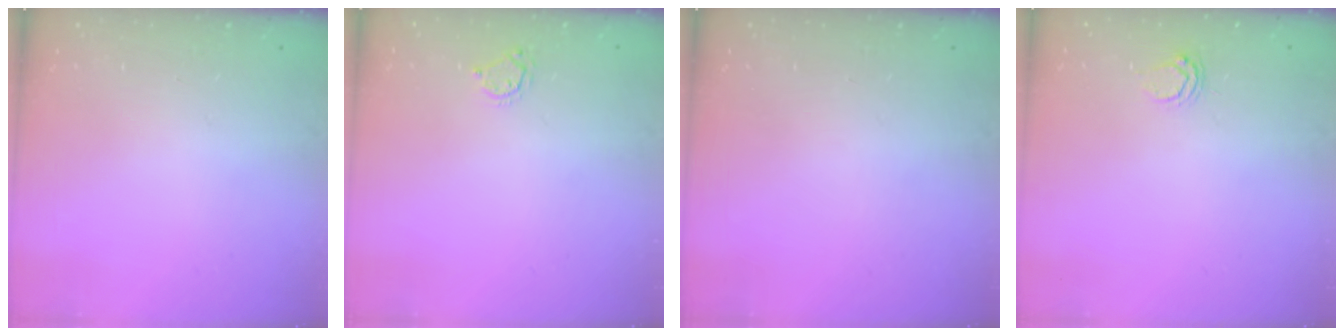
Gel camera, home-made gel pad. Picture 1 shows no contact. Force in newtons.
{"total": 3.4, "press": 3.3, "slide": 0.3}
{"total": 0.0}
{"total": 4.2, "press": 4.2, "slide": 0.5}